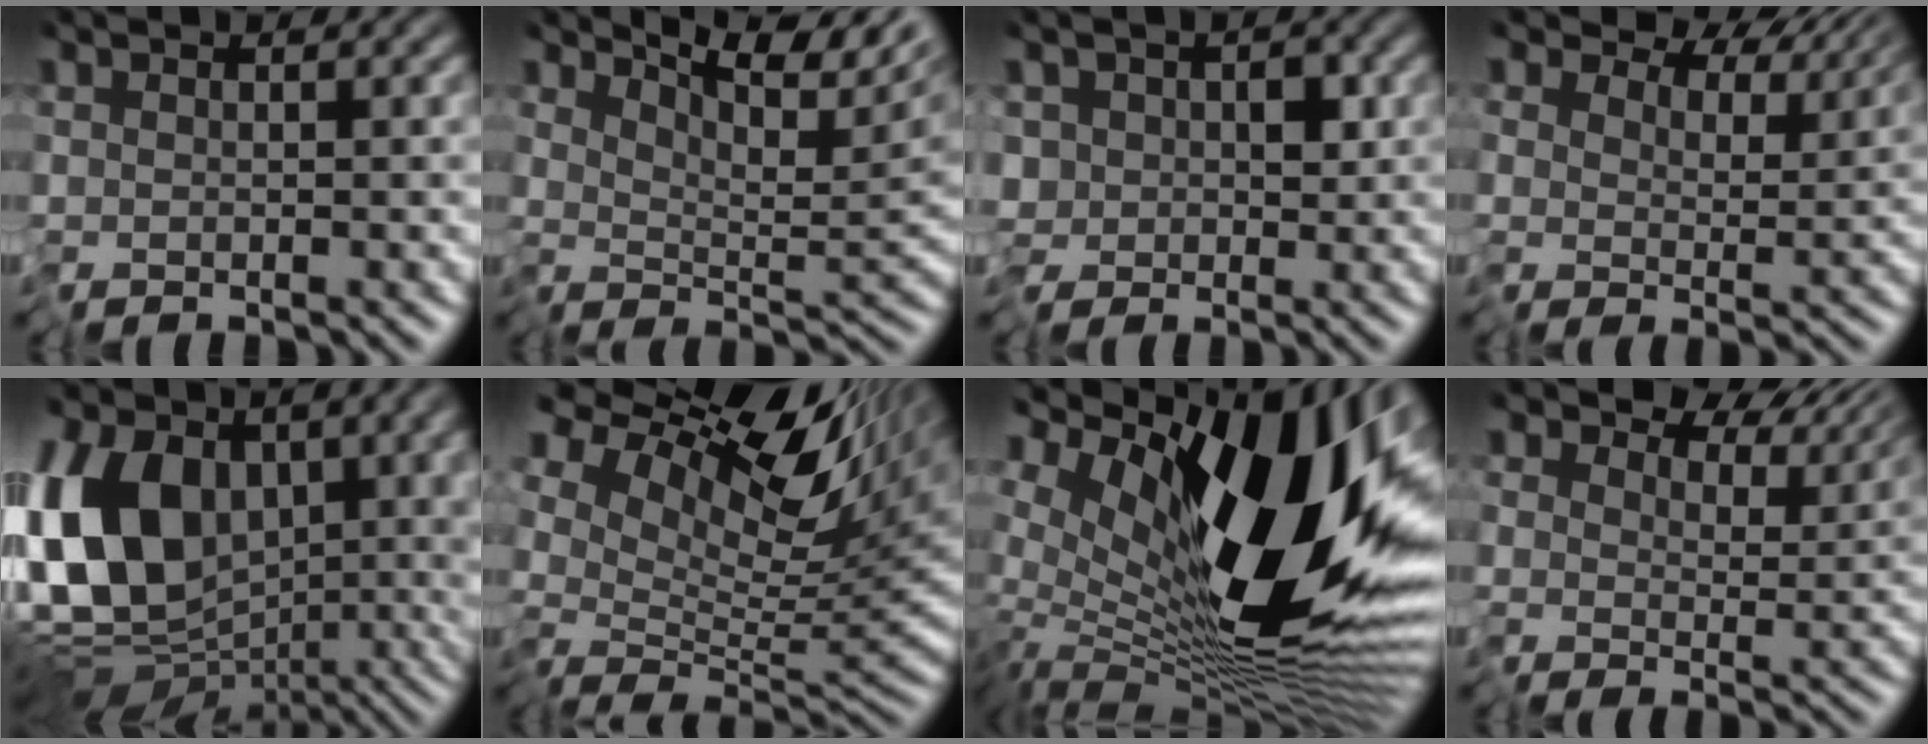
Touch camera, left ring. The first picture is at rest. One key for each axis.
{"total": 7.0, "fx": 5.7, "fy": 0.8, "fz": 4.1, "tx": -0.053, "ty": 0.010, "tz": 0.095}
{"total": 3.1, "fx": 0.1, "fy": 2.3, "fz": 2.1, "tx": -0.038, "ty": 0.004, "tz": -0.001}
{"total": 5.8, "fx": 5.3, "fy": 1.9, "fz": 1.4, "tx": -0.026, "ty": 0.001, "tz": 0.080}
{"total": 15.1, "fx": 2.6, "fy": 9.6, "fz": 11.4, "tx": -0.234, "ty": 0.006, "tz": 0.031}
{"total": 13.2, "fx": 7.7, "fy": 6.0, "fz": 8.9, "tx": -0.173, "ty": 0.036, "tz": 0.141}
{"total": 17.4, "fx": 3.9, "fy": 8.6, "fz": 14.6, "tx": -0.247, "ty": 0.002, "tz": 0.070}
{"total": 5.5, "fx": 4.6, "fy": 2.4, "fz": 1.7, "tx": -0.032, "ty": -0.001, "tz": 0.076}